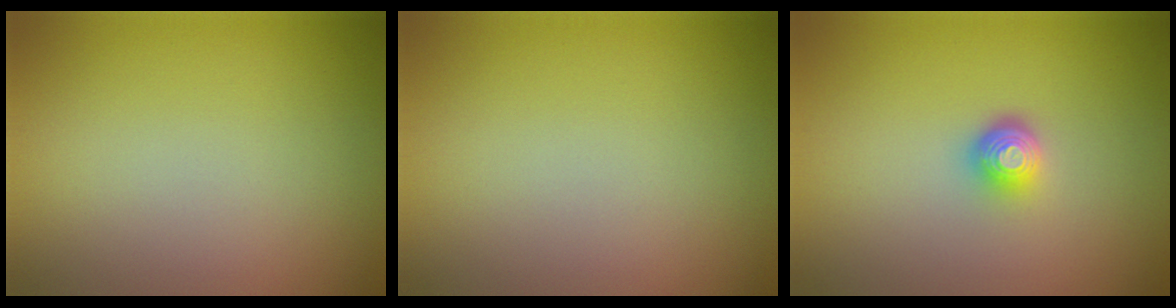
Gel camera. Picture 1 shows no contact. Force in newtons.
{"total": 0.0}
{"total": 2.0, "press": 1.5, "slide": 1.4}